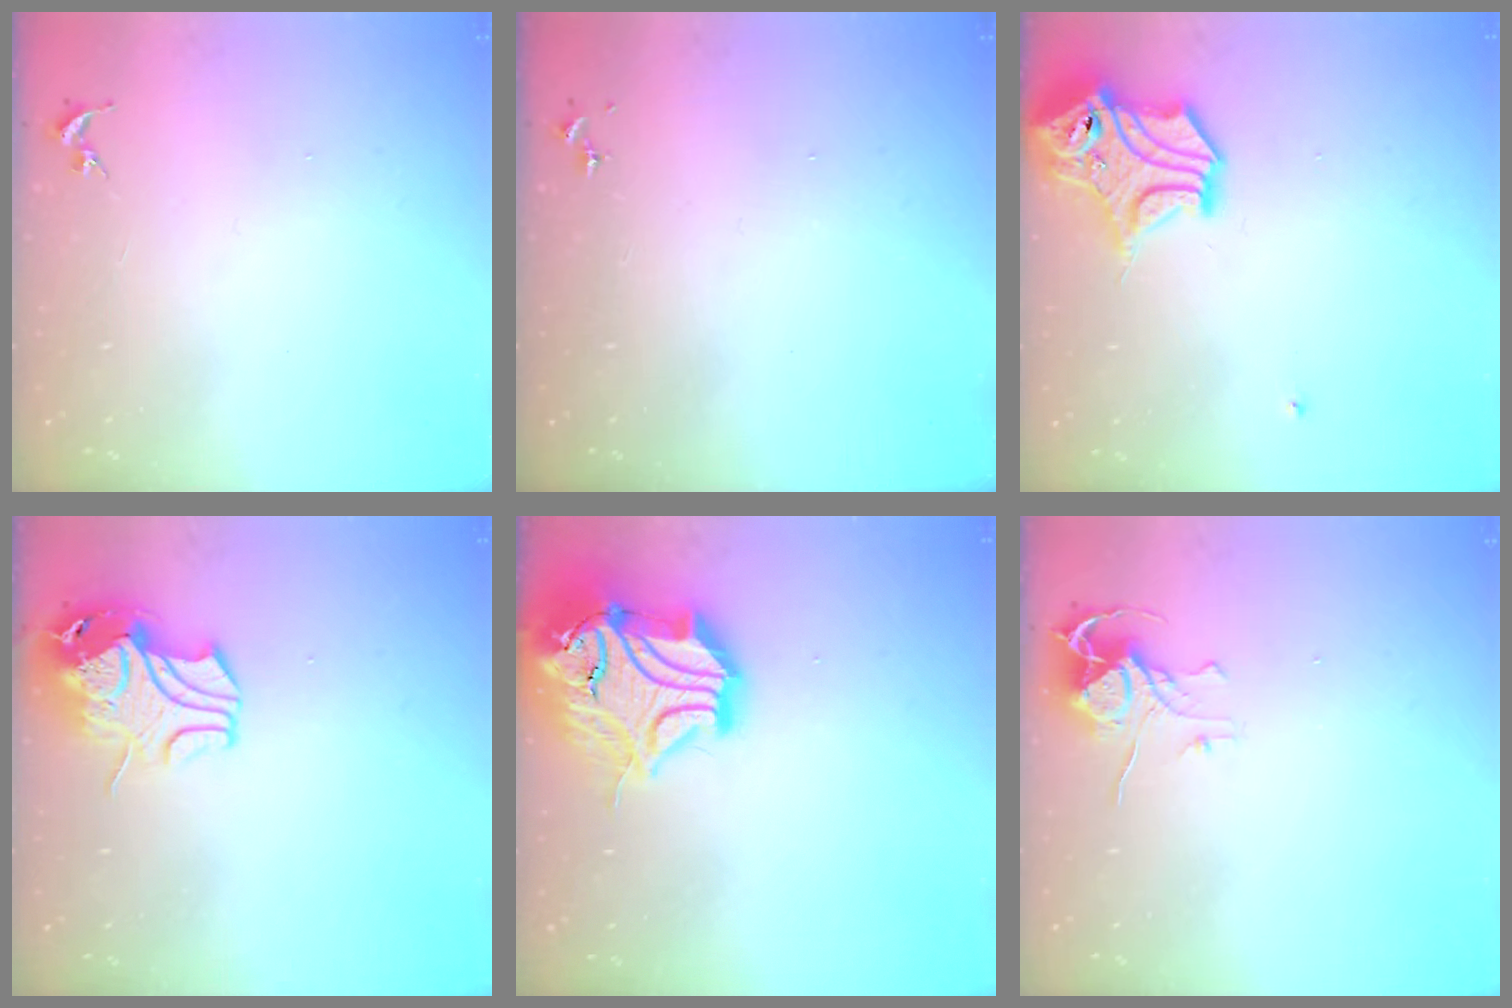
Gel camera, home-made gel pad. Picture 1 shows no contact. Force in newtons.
{"total": 0.0}
{"total": 14.1, "press": 14.0, "slide": 1.9}
{"total": 12.1, "press": 12.0, "slide": 1.8}
{"total": 21.9, "press": 21.7, "slide": 2.9}
{"total": 8.0, "press": 8.0, "slide": 0.6}